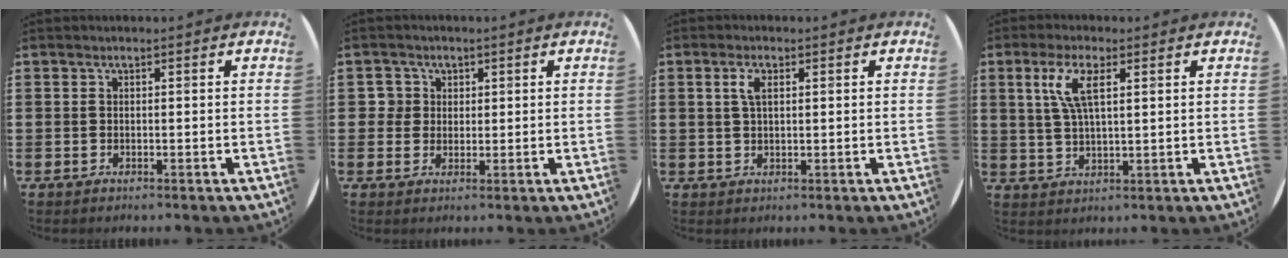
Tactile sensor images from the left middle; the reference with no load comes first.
{"total": 2.6, "force": [1.0, 2.4, 0.4], "torque": [-0.010, 0.006, 0.016]}
{"total": 2.5, "force": [1.0, 1.0, 2.1], "torque": [-0.046, 0.006, 0.017]}
{"total": 5.8, "force": [2.8, 1.6, 4.9], "torque": [-0.104, 0.010, 0.046]}